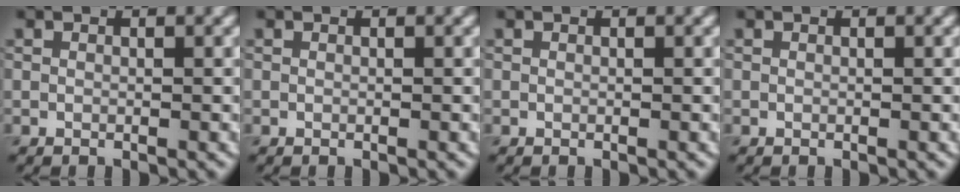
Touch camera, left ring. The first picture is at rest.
{"total": 0.0}
{"total": 0.0}
{"total": 0.0}